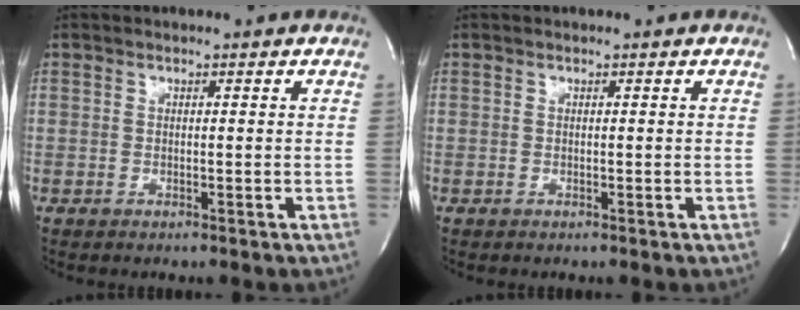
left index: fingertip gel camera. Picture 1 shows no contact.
{"total": 0.0}